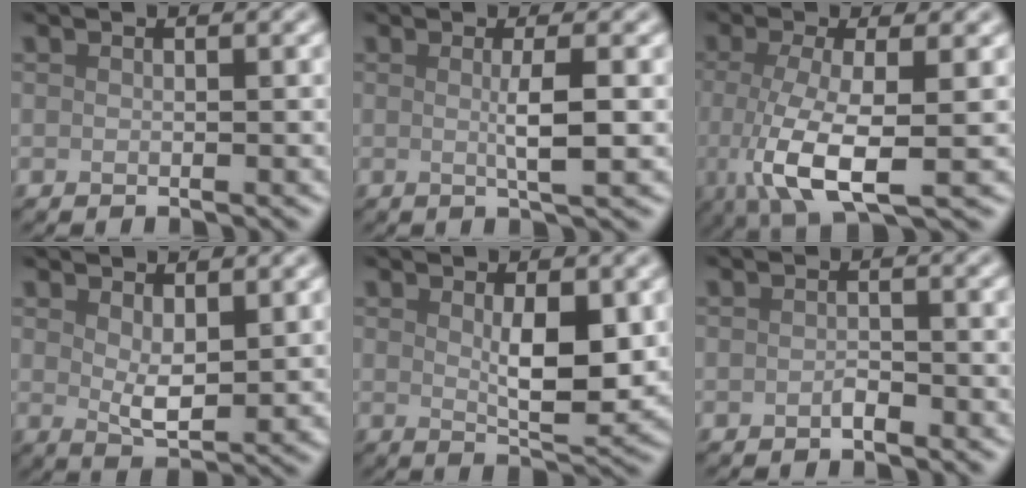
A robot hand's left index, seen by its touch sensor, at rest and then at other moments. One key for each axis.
{"total": 2.8, "fx": 0.1, "fy": 0.4, "fz": 2.8, "tx": -0.046, "ty": -0.002, "tz": -0.003}
{"total": 6.8, "fx": -1.1, "fy": 2.0, "fz": 6.3, "tx": -0.126, "ty": -0.016, "tz": -0.020}
{"total": 3.4, "fx": 1.4, "fy": 1.3, "fz": 2.8, "tx": -0.052, "ty": -0.009, "tz": 0.028}
{"total": 4.4, "fx": 0.9, "fy": 1.4, "fz": 4.0, "tx": -0.066, "ty": -0.007, "tz": 0.020}
{"total": 0.8, "fx": -0.5, "fy": 0.3, "fz": 0.5, "tx": -0.011, "ty": 0.001, "tz": -0.010}